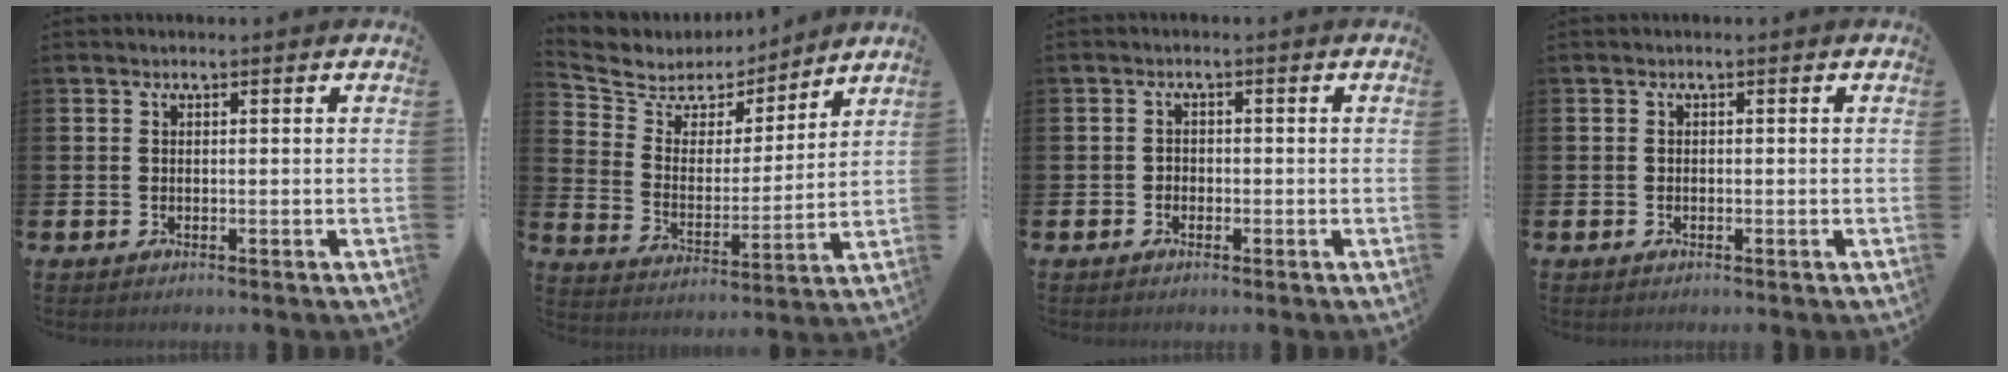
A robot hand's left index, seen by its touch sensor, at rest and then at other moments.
{"total": 5.9, "force": [5.3, 2.6, 0.3], "torque": [-0.051, -0.042, 0.090]}
{"total": 1.3, "force": [-1.0, 0.9, 0.2], "torque": [-0.003, 0.002, -0.021]}
{"total": 0.5, "force": [-0.4, 0.3, 0.0], "torque": [-0.007, 0.006, -0.009]}